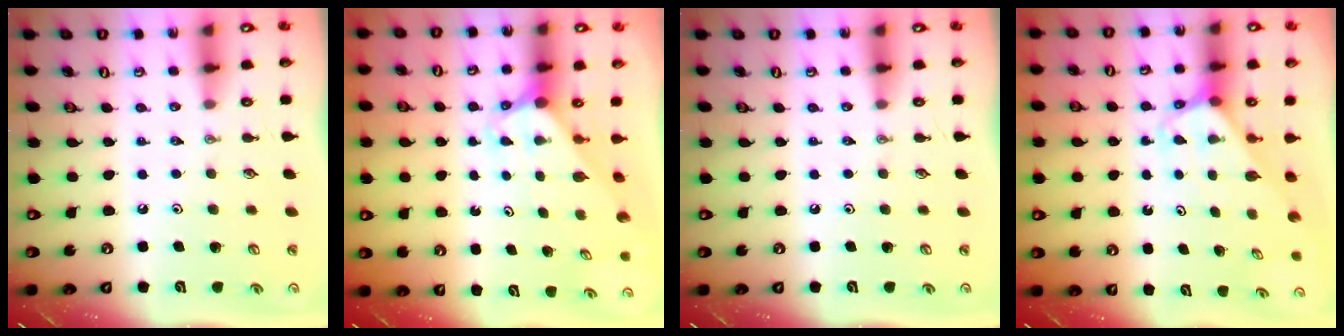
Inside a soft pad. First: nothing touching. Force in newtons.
{"total": 2.7, "press": 2.7, "slide": 0.1}
{"total": 0.0}
{"total": 2.7, "press": 2.7, "slide": 0.2}